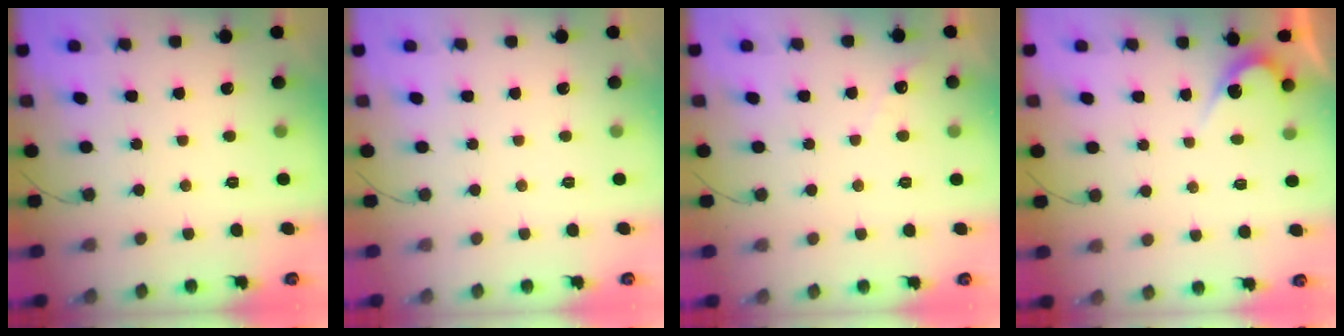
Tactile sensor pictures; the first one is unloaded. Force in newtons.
{"total": 0.0}
{"total": 2.8, "press": 2.8, "slide": 0.1}
{"total": 3.8, "press": 3.8, "slide": 0.2}